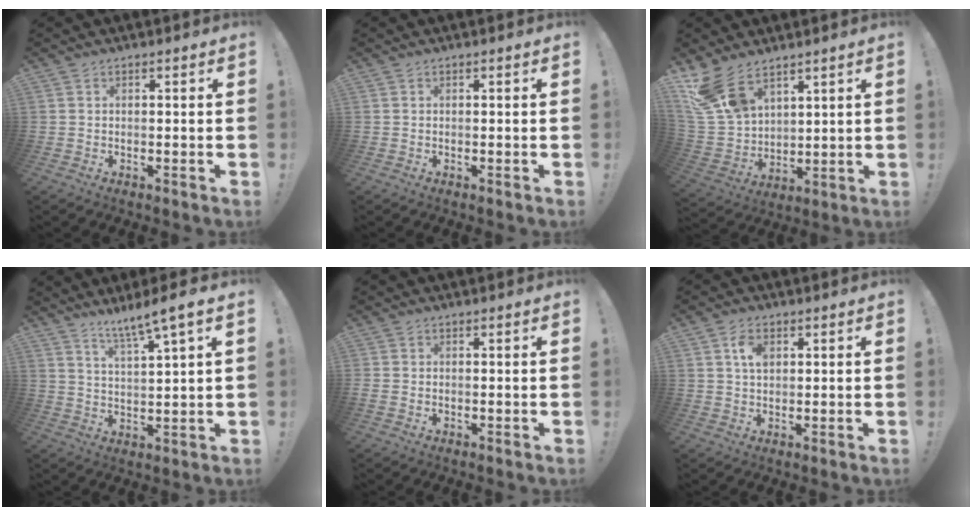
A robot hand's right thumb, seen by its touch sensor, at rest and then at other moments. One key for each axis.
{"total": 0.0}
{"total": 14.4, "fx": 9.8, "fy": 7.9, "fz": 7.0, "tx": -0.151, "ty": -0.055, "tz": 0.193}
{"total": 7.2, "fx": 5.8, "fy": -0.8, "fz": 4.2, "tx": -0.073, "ty": -0.039, "tz": 0.093}
{"total": 0.7, "fx": 0.2, "fy": 0.5, "fz": 0.5, "tx": -0.001, "ty": -0.001, "tz": 0.003}
{"total": 4.6, "fx": 1.3, "fy": 2.9, "fz": 3.3, "tx": -0.045, "ty": -0.001, "tz": 0.020}